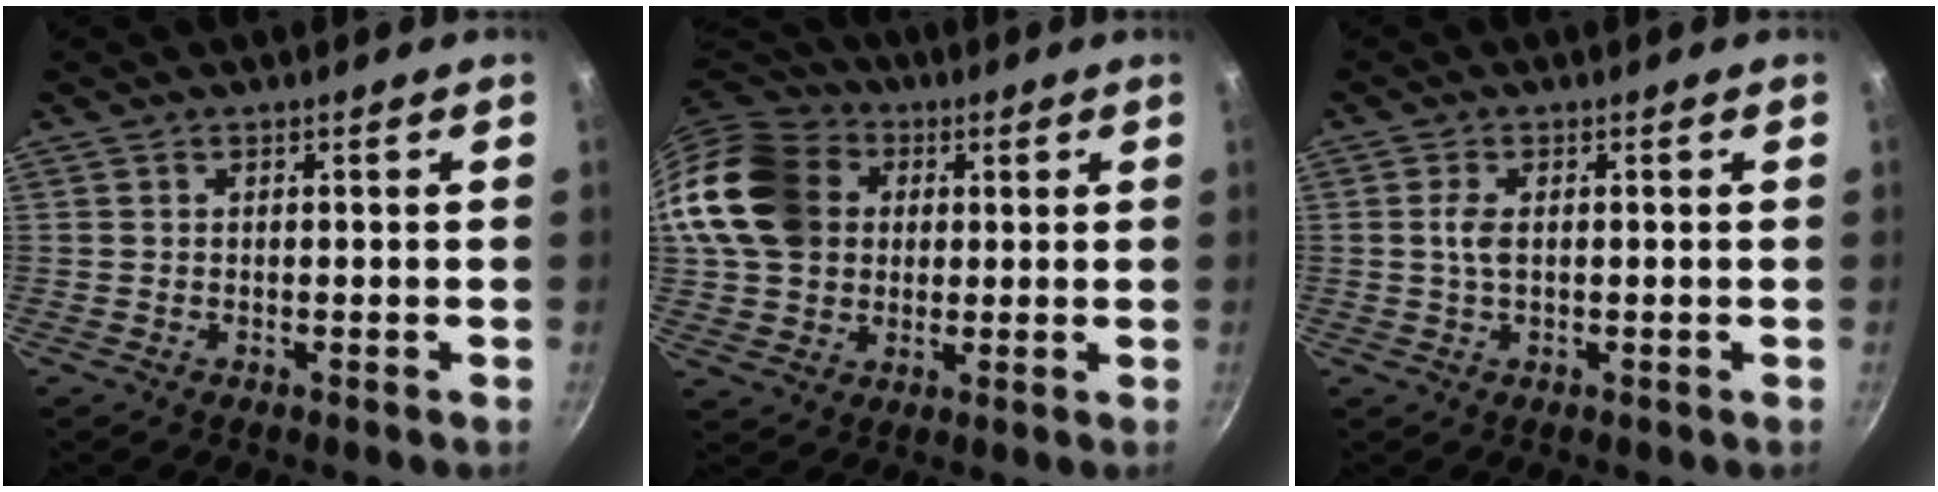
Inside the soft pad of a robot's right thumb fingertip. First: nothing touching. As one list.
[{"total": 19.2, "force": [4.0, 15.7, 10.2], "torque": [-0.187, 0.025, 0.070]}, {"total": 2.9, "force": [0.3, 1.5, 2.5], "torque": [-0.055, 0.002, 0.005]}]